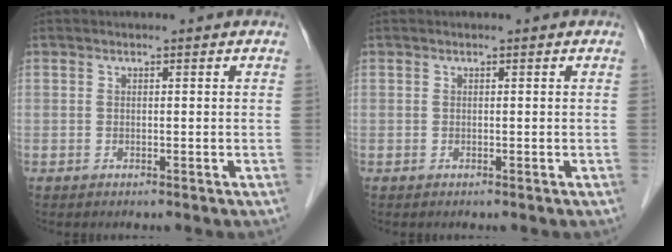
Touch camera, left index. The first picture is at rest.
{"total": 0.0}